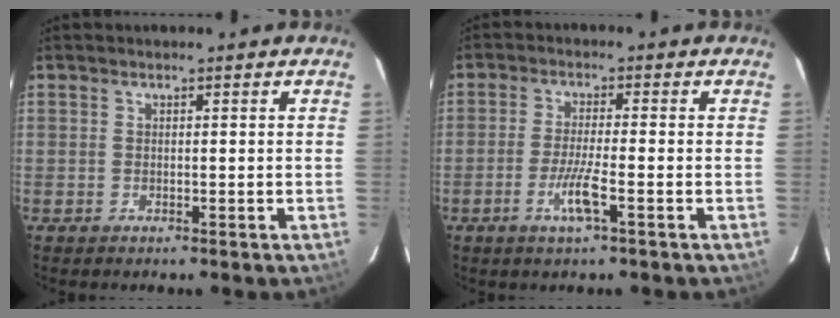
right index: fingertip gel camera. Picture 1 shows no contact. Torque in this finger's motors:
{"motor_torque": [0.65, -0.31, 0.35, 0.10]}